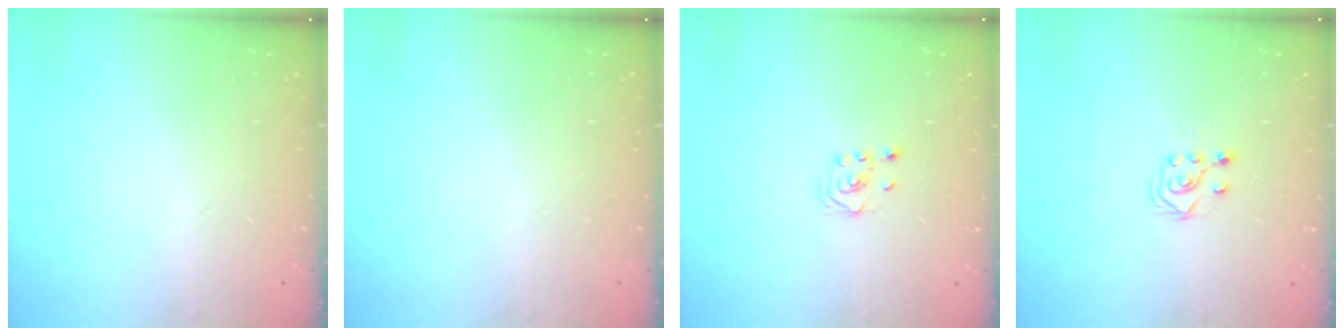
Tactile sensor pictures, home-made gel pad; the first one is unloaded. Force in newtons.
{"total": 0.0}
{"total": 2.0, "press": 1.8, "slide": 0.8}
{"total": 5.4, "press": 5.3, "slide": 0.9}